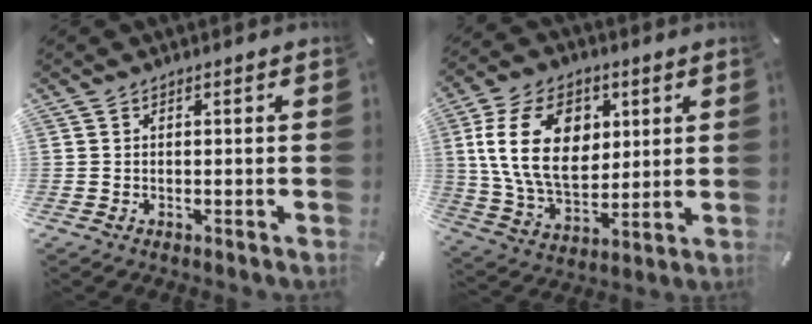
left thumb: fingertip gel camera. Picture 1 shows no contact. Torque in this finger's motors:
{"motor_torque": [0.84, 0.83, 2.32, -0.45, 0.74]}